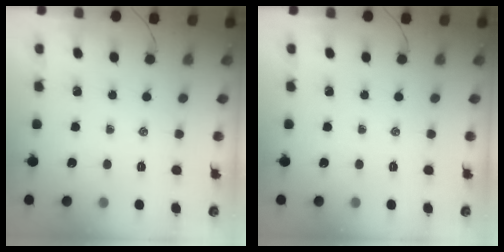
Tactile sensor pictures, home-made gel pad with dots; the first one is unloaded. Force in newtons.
{"total": 0.0}